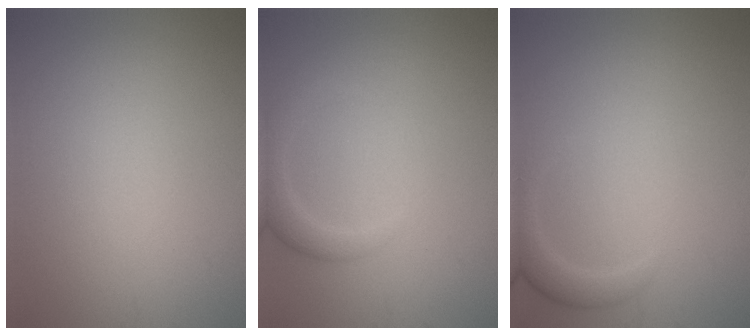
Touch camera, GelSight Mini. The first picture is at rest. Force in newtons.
{"total": 2.4, "press": 2.4, "slide": 0.3}
{"total": 2.0, "press": 2.0, "slide": 0.2}